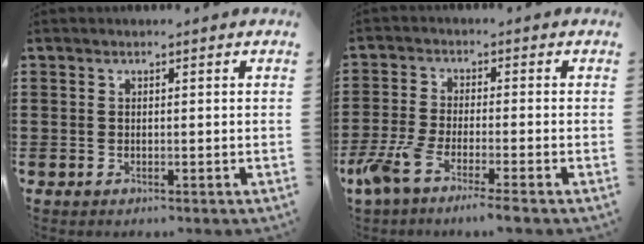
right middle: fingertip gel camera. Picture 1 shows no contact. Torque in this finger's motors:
{"motor_torque": [1.70, -0.44, 0.70, 0.16]}